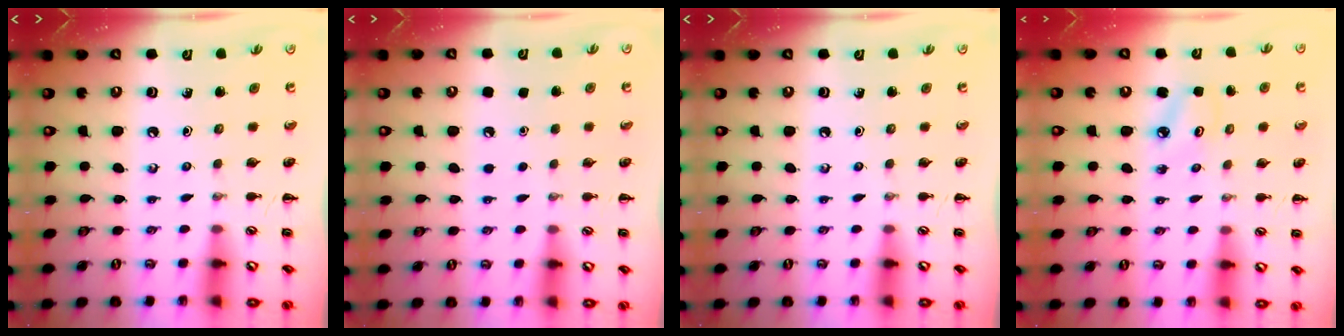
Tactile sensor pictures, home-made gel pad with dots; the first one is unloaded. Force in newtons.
{"total": 1.7, "press": 1.6, "slide": 0.1}
{"total": 0.0}
{"total": 3.1, "press": 3.0, "slide": 0.5}